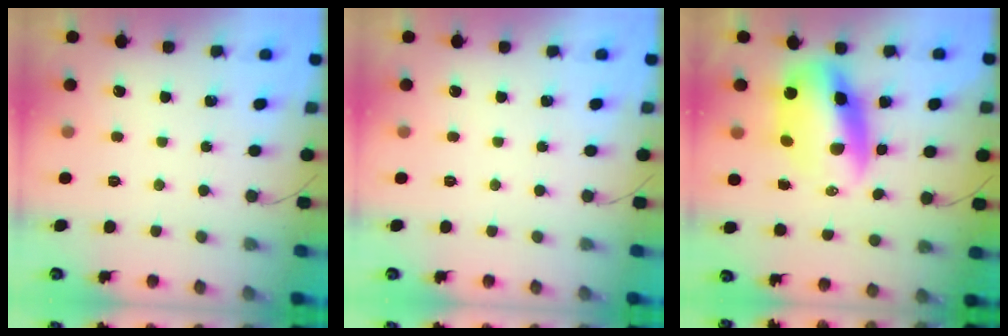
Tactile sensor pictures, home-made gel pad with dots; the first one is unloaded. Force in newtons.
{"total": 0.0}
{"total": 12.3, "press": 11.8, "slide": 3.5}